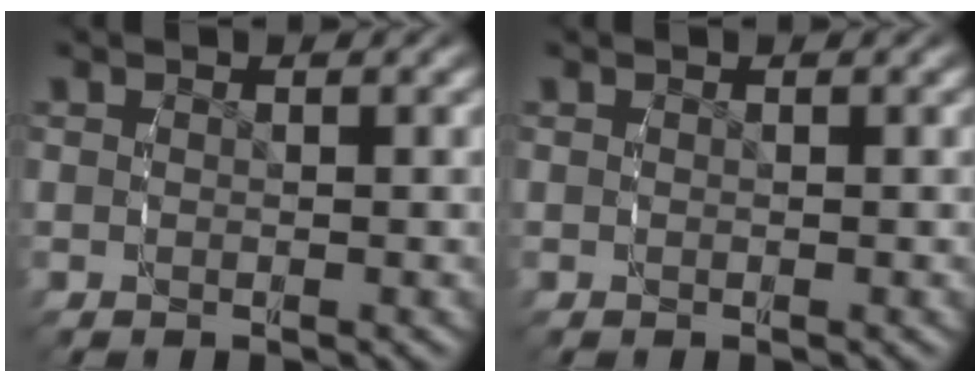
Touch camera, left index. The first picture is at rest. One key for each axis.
{"total": 0.0}